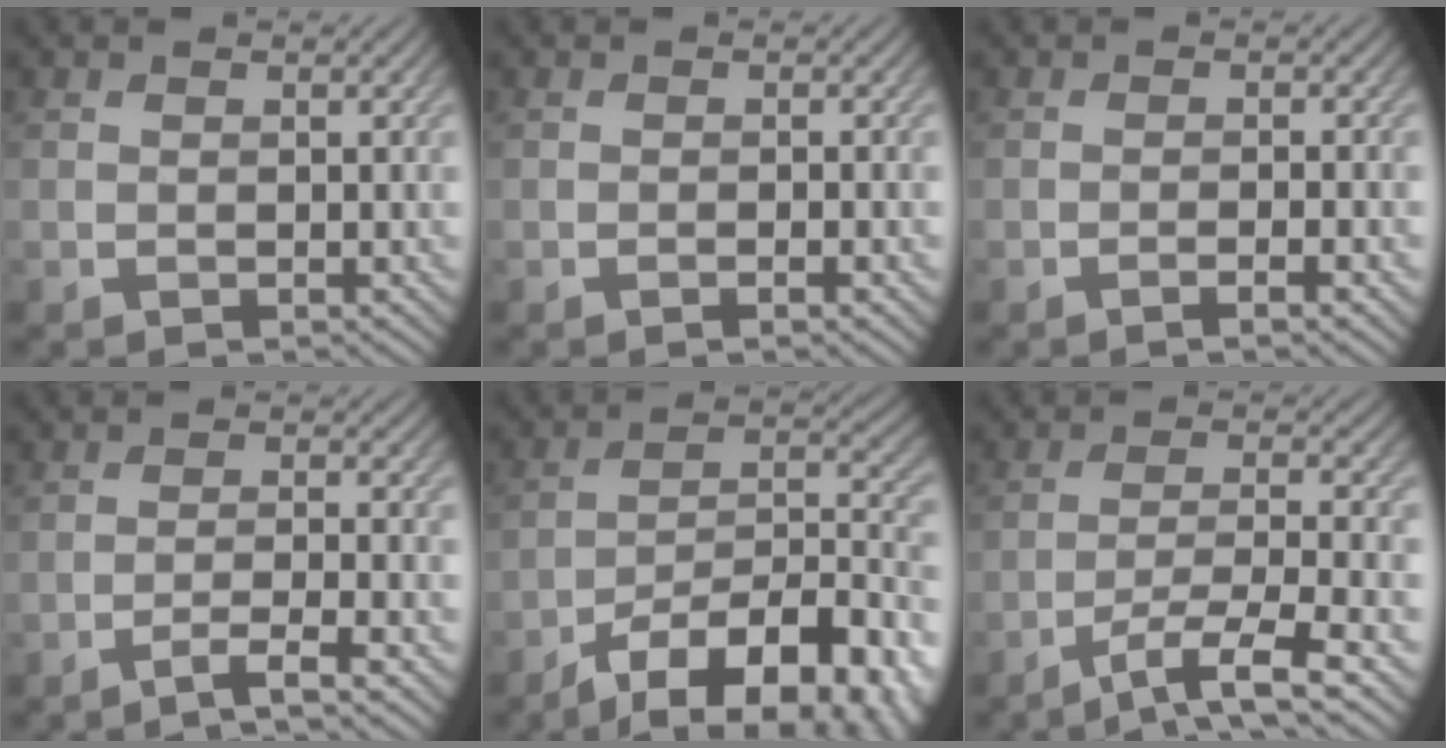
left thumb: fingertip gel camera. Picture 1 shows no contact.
{"total": 1.5, "force": [-0.7, 0.1, 1.3], "torque": [-0.020, 0.004, -0.014]}
{"total": 2.7, "force": [-1.4, 0.4, 2.3], "torque": [-0.034, 0.007, -0.033]}
{"total": 4.3, "force": [-2.8, 0.4, 3.3], "torque": [-0.046, 0.013, -0.065]}
{"total": 16.3, "force": [-11.7, 5.7, 9.9], "torque": [-0.156, -0.013, -0.168]}
{"total": 8.0, "force": [-4.9, 1.1, 6.2], "torque": [-0.110, 0.007, -0.081]}